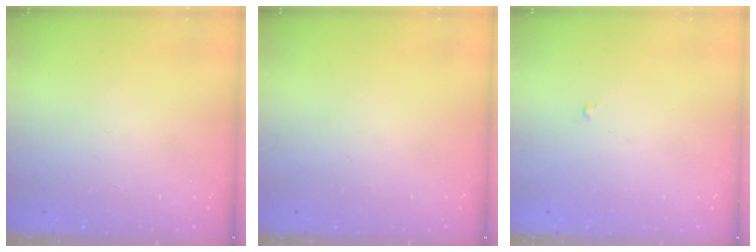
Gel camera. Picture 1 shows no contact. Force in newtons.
{"total": 0.0}
{"total": 0.0}